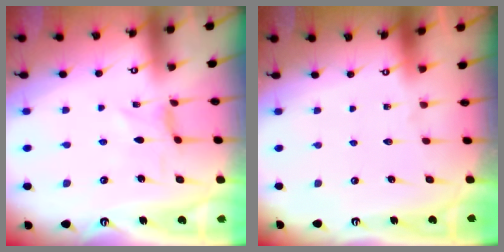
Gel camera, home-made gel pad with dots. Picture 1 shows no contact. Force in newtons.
{"total": 0.0}